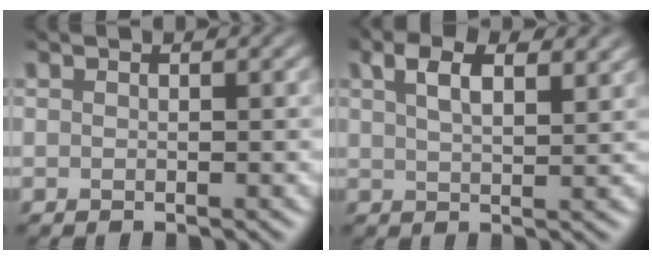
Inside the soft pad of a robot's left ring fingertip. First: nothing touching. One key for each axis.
{"total": 4.8, "fx": 2.6, "fy": 2.1, "fz": 3.4, "tx": -0.061, "ty": 0.014, "tz": 0.039}